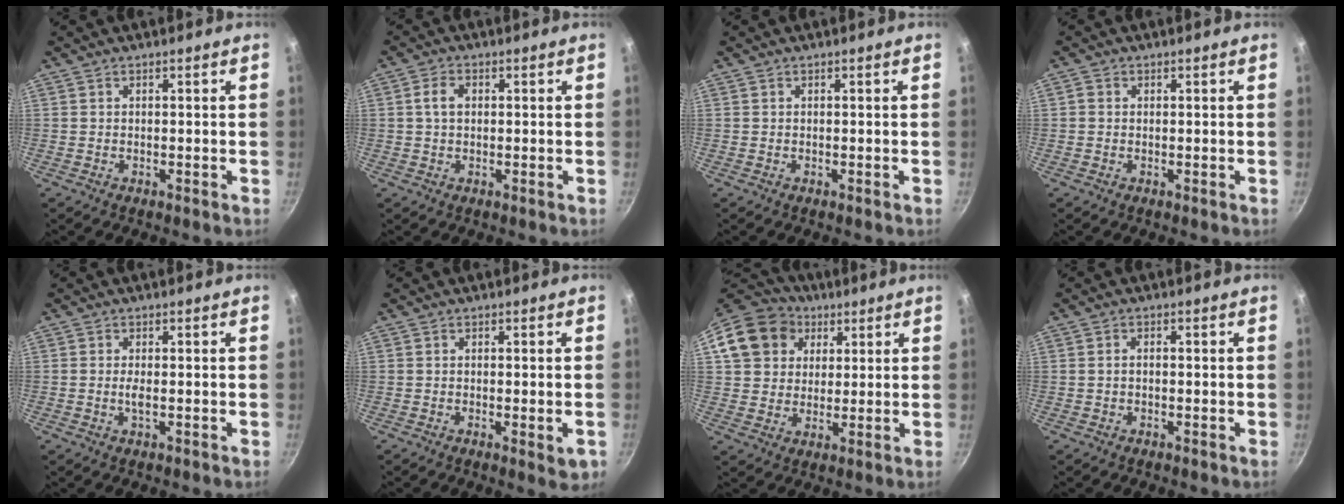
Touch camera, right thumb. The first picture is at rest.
{"total": 3.3, "force": [0.5, 2.2, 2.3], "torque": [-0.037, 0.008, 0.006]}
{"total": 0.0}
{"total": 0.8, "force": [0.1, 0.8, 0.3], "torque": [-0.004, 0.003, -0.001]}
{"total": 1.7, "force": [-0.2, 0.5, 1.6], "torque": [-0.038, 0.000, -0.007]}
{"total": 3.2, "force": [-0.9, 0.8, 3.0], "torque": [-0.041, -0.011, -0.013]}
{"total": 15.0, "force": [5.2, 12.6, 6.2], "torque": [-0.111, 0.024, 0.085]}
{"total": 1.2, "force": [-0.2, 0.7, 0.9], "torque": [-0.019, 0.009, -0.005]}